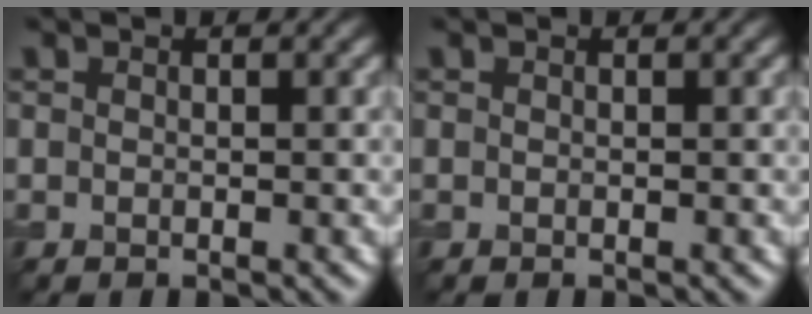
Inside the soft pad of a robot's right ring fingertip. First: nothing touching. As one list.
[{"total": 0.0}]